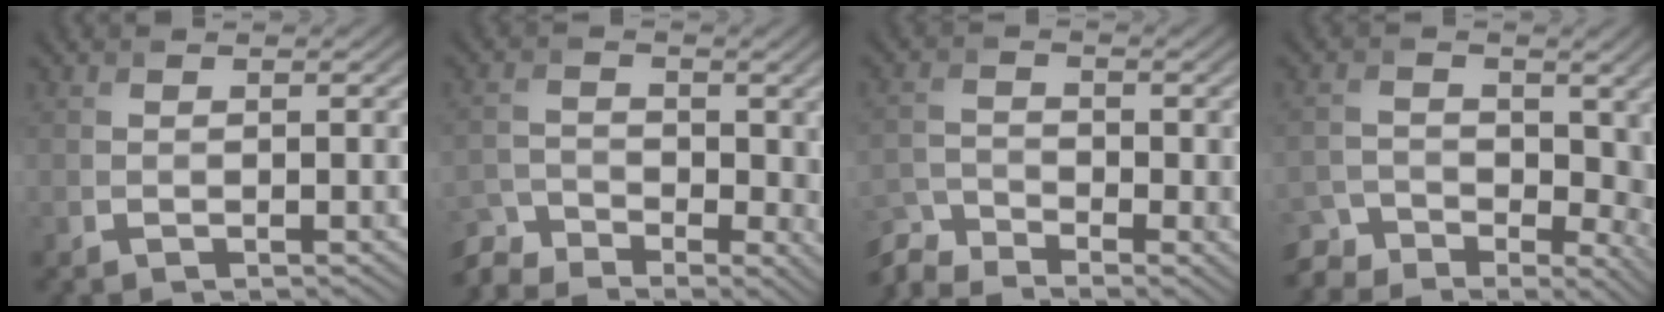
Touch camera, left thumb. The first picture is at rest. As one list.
[{"total": 6.4, "force": [-4.2, 3.2, 3.5], "torque": [-0.074, -0.022, -0.089]}, {"total": 5.9, "force": [-4.8, 2.1, 2.8], "torque": [-0.066, -0.017, -0.103]}, {"total": 8.8, "force": [-4.7, 5.9, 4.6], "torque": [-0.066, -0.024, -0.077]}]